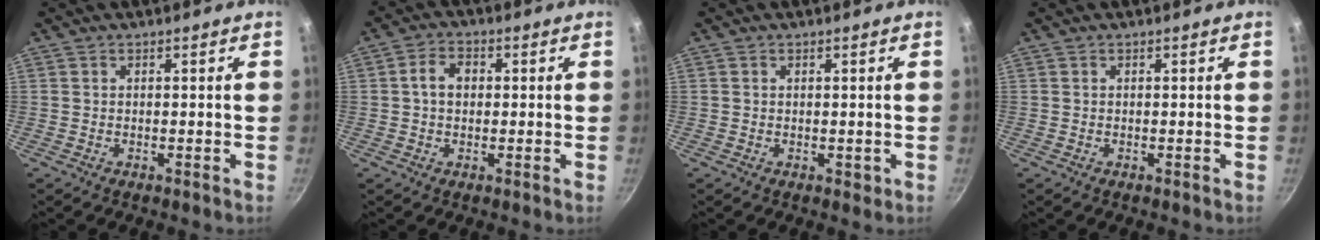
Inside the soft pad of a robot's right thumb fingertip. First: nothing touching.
{"total": 4.7, "force": [0.4, 3.5, 3.1], "torque": [-0.041, 0.012, 0.000]}
{"total": 0.9, "force": [0.1, 0.8, 0.5], "torque": [-0.002, 0.002, 0.002]}
{"total": 0.0}